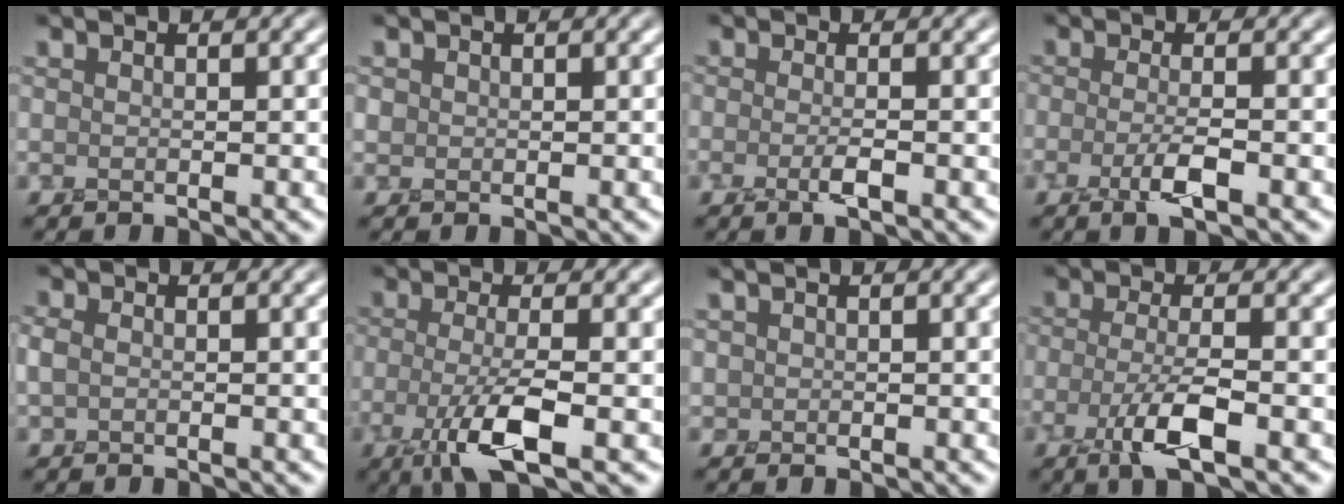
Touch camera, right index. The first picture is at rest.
{"total": 0.6, "force": [0.1, 0.6, -0.2], "torque": [0.000, 0.002, 0.003]}
{"total": 1.4, "force": [-0.7, 0.2, 1.3], "torque": [-0.031, -0.002, -0.017]}
{"total": 2.2, "force": [-1.0, 0.4, 1.8], "torque": [-0.043, 0.000, -0.024]}
{"total": 0.6, "force": [0.0, 0.5, 0.0], "torque": [-0.006, 0.006, -0.003]}
{"total": 4.9, "force": [-1.8, 1.2, 4.4], "torque": [-0.094, -0.006, -0.036]}
{"total": 0.6, "force": [0.5, 0.0, -0.3], "torque": [0.000, 0.007, 0.012]}
{"total": 3.8, "force": [-1.7, 0.9, 3.2], "torque": [-0.069, -0.001, -0.036]}